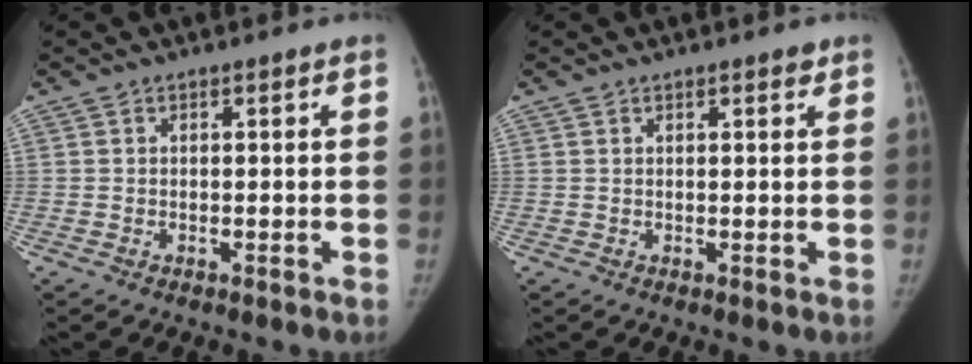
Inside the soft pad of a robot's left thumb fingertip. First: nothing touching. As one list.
[{"total": 1.3, "force": [1.0, 0.5, 0.8], "torque": [-0.006, -0.004, 0.012]}]